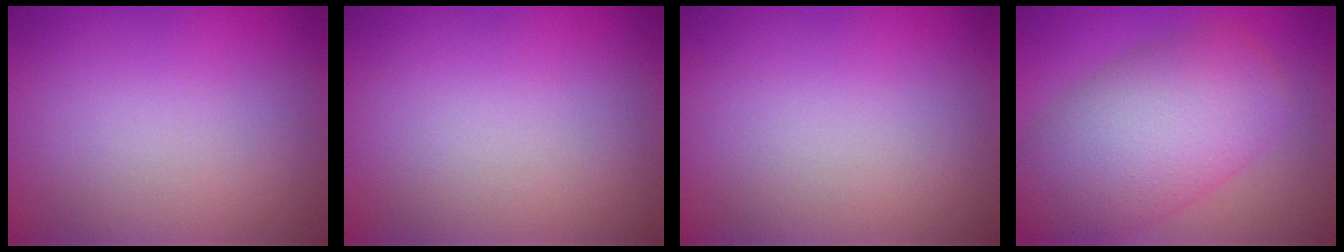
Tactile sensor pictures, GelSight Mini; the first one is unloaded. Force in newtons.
{"total": 0.0}
{"total": 0.0}
{"total": 10.0, "press": 10.0, "slide": 0.5}